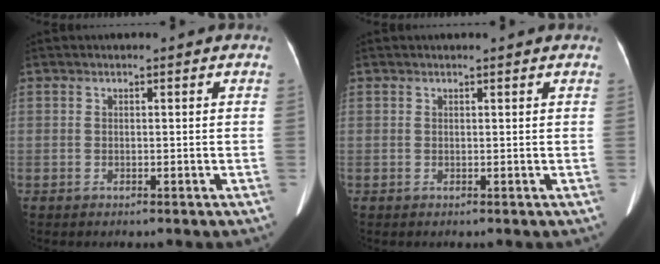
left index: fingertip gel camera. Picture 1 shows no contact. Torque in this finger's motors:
{"motor_torque": [-0.25, 0.21, -0.49, -0.02]}